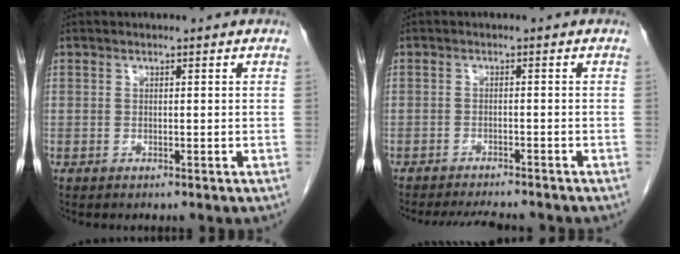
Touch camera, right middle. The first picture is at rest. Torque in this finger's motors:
{"motor_torque": [0.05, -0.04, 0.00, 0.01]}